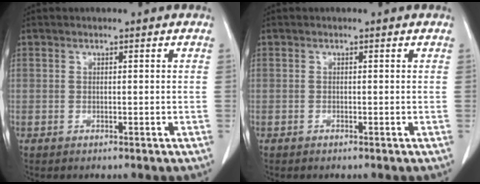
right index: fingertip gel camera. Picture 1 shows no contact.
{"total": 0.0}